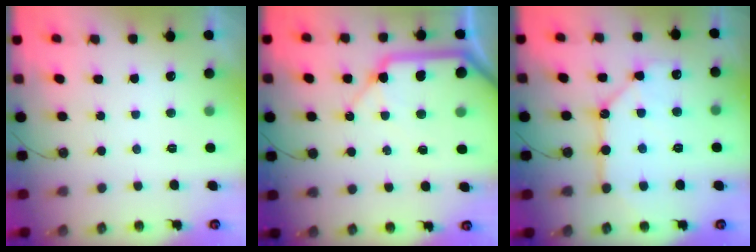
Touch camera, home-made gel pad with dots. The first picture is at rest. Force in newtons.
{"total": 16.8, "press": 16.7, "slide": 2.1}
{"total": 11.4, "press": 11.4, "slide": 0.9}